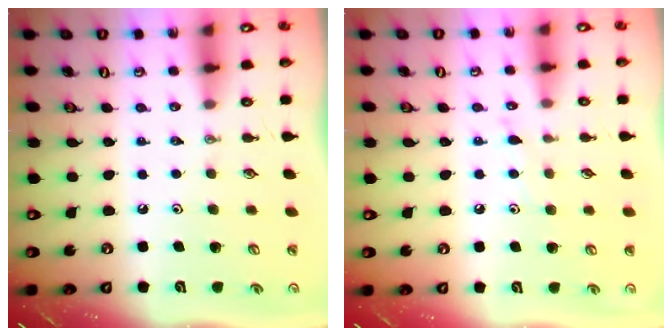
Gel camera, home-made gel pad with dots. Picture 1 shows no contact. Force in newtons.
{"total": 6.3, "press": 6.2, "slide": 0.7}